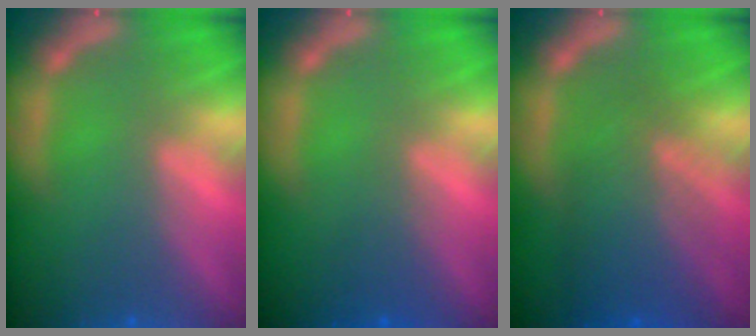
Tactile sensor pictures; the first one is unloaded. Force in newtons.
{"total": 2.0}
{"total": 6.6}